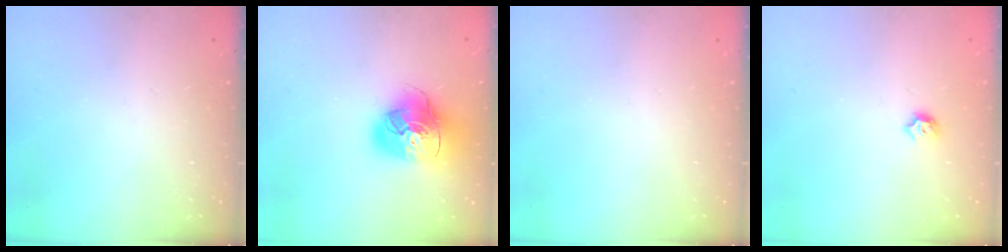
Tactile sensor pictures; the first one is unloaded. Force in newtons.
{"total": 18.0, "press": 17.8, "slide": 2.8}
{"total": 0.0}
{"total": 4.9, "press": 4.8, "slide": 0.9}